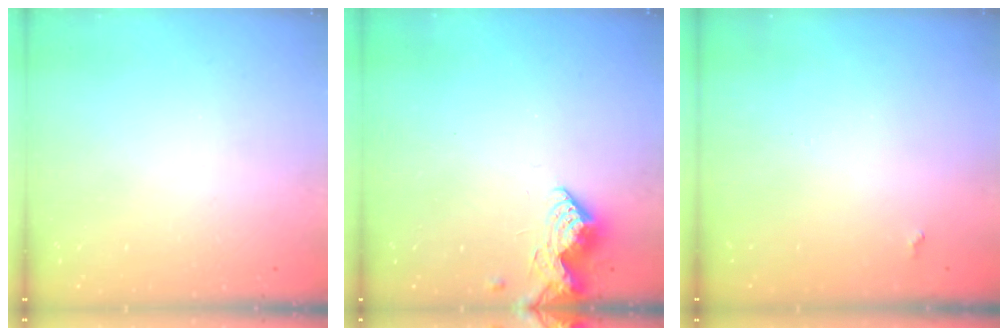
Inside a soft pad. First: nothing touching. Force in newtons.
{"total": 8.6, "press": 8.6, "slide": 0.5}
{"total": 2.0, "press": 2.0, "slide": 0.5}